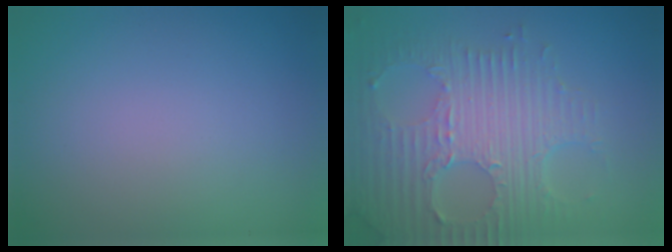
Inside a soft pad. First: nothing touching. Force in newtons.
{"total": 8.1, "press": 5.7, "slide": 5.7}